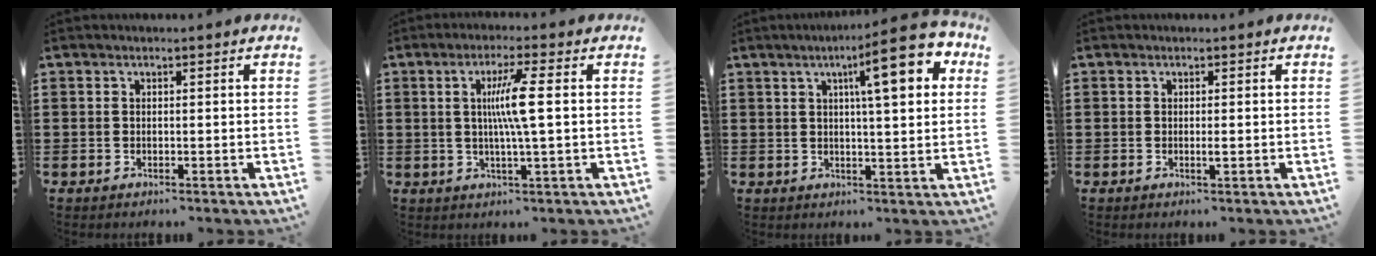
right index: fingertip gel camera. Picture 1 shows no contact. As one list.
[{"total": 6.5, "force": [0.6, -0.3, 6.5], "torque": [-0.129, -0.009, 0.002]}, {"total": 11.1, "force": [4.7, 2.0, 9.9], "torque": [-0.159, -0.010, 0.067]}, {"total": 0.8, "force": [-0.1, 0.0, 0.8], "torque": [-0.014, -0.004, -0.002]}]